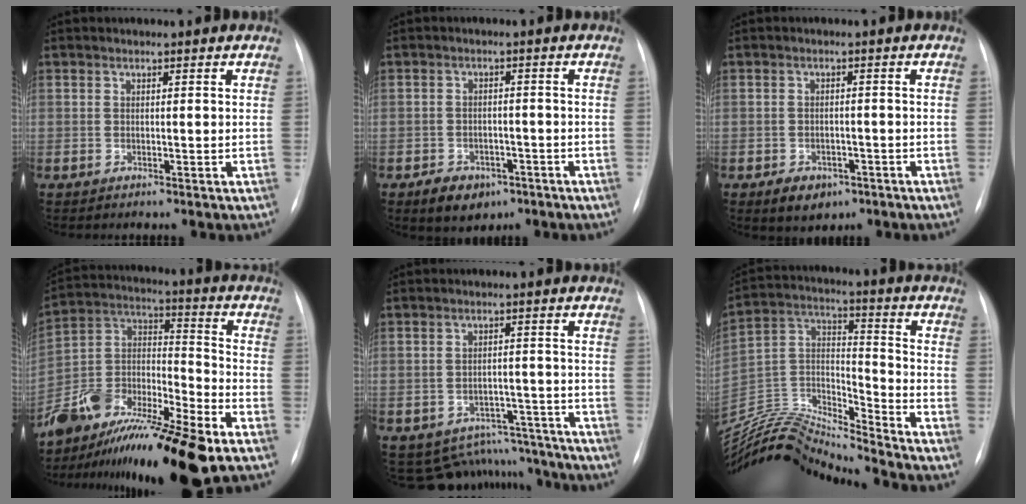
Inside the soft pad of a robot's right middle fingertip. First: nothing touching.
{"total": 5.6, "force": [-3.4, 3.8, 2.4], "torque": [-0.039, 0.003, -0.043]}
{"total": 4.9, "force": [-2.8, 3.3, 2.2], "torque": [-0.030, 0.003, -0.030]}
{"total": 20.4, "force": [-15.6, 2.9, 12.8], "torque": [-0.239, 0.006, -0.282]}
{"total": 11.2, "force": [-10.3, 4.4, 0.0], "torque": [0.011, 0.042, -0.124]}
{"total": 17.2, "force": [-16.9, -0.6, 3.1], "torque": [-0.053, 0.040, -0.305]}